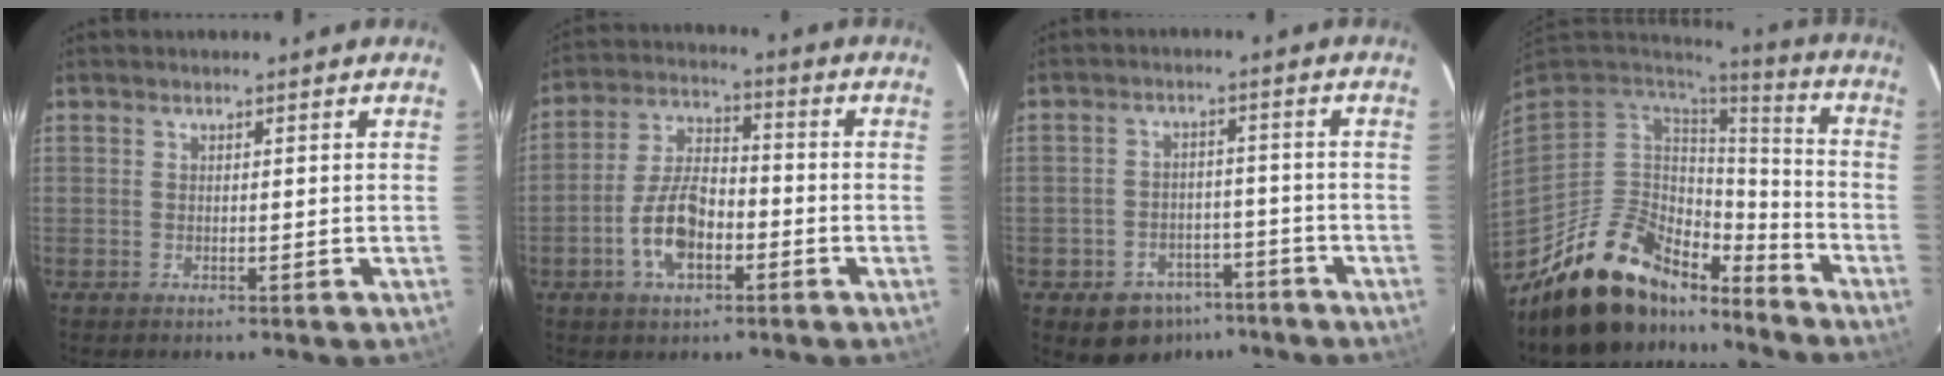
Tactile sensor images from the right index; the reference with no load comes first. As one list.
[{"total": 10.3, "force": [-3.9, 5.2, 8.0], "torque": [-0.165, 0.013, -0.069]}, {"total": 8.7, "force": [-5.6, 6.2, 2.6], "torque": [-0.067, 0.022, -0.065]}, {"total": 20.2, "force": [-15.2, 9.9, 9.0], "torque": [-0.191, 0.016, -0.240]}]